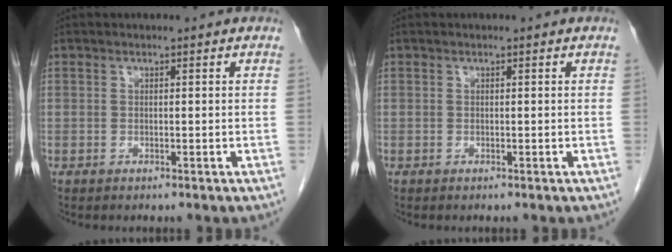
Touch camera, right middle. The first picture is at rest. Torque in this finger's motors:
{"motor_torque": [0.00, 0.00, 0.00, 0.00]}